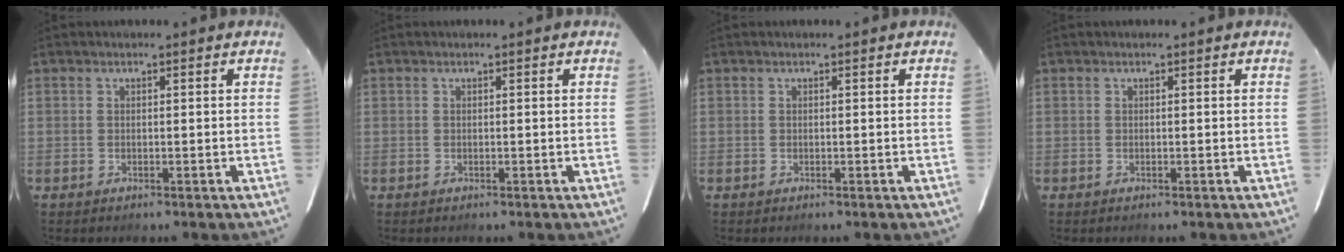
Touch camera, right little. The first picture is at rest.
{"total": 0.0}
{"total": 0.0}
{"total": 0.0}